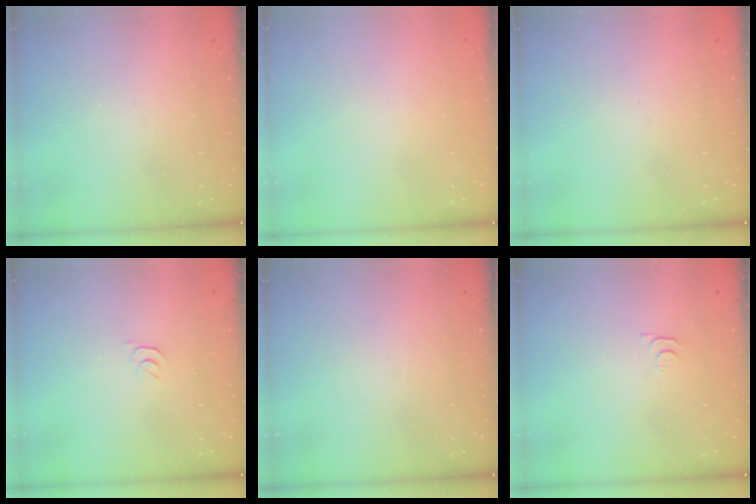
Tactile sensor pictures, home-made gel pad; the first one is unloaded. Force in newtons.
{"total": 1.6, "press": 1.6, "slide": 0.1}
{"total": 0.0}
{"total": 3.3, "press": 3.2, "slide": 0.5}
{"total": 0.0}
{"total": 3.4, "press": 3.4, "slide": 0.5}